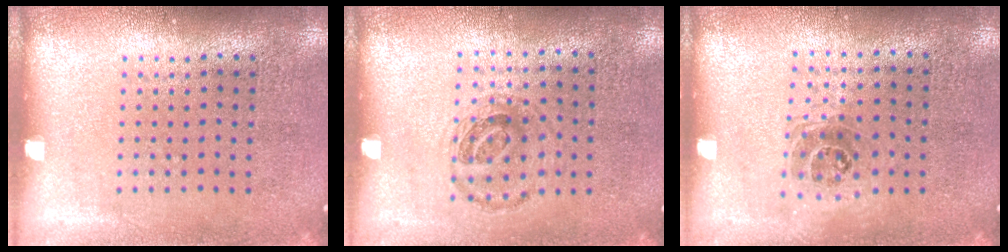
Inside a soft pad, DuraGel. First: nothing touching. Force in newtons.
{"total": 0.9, "press": 0.8, "slide": 0.5}
{"total": 1.1, "press": 0.9, "slide": 0.5}